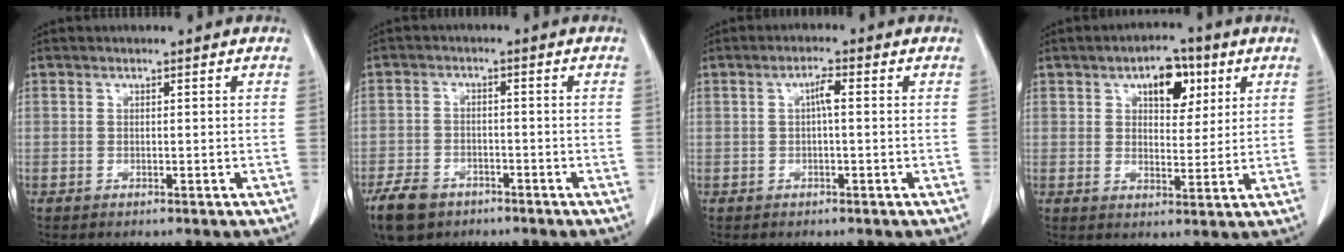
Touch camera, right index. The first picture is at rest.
{"total": 6.7, "force": [-4.6, 4.1, 2.6], "torque": [-0.053, -0.001, -0.075]}
{"total": 2.2, "force": [0.2, 0.3, 2.2], "torque": [-0.039, 0.004, 0.004]}
{"total": 7.1, "force": [3.3, 3.6, 5.1], "torque": [-0.071, 0.012, 0.050]}